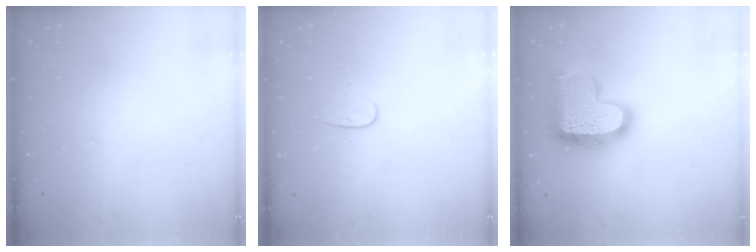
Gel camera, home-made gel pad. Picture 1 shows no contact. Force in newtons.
{"total": 6.0, "press": 6.0, "slide": 0.4}
{"total": 19.5, "press": 19.5, "slide": 1.4}